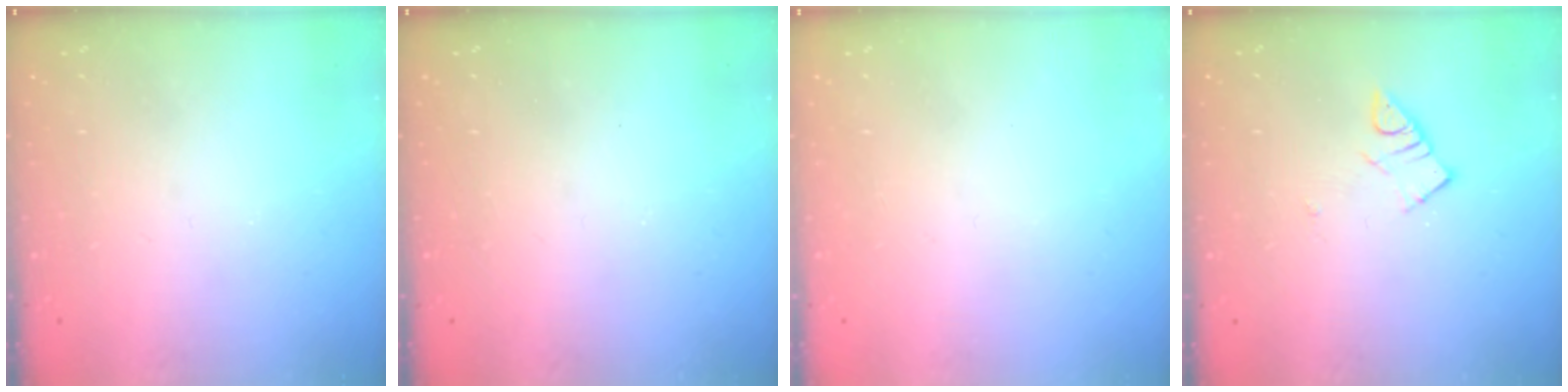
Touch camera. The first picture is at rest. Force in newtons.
{"total": 2.5, "press": 2.4, "slide": 0.4}
{"total": 1.8, "press": 1.7, "slide": 0.1}
{"total": 3.3, "press": 3.3, "slide": 0.2}